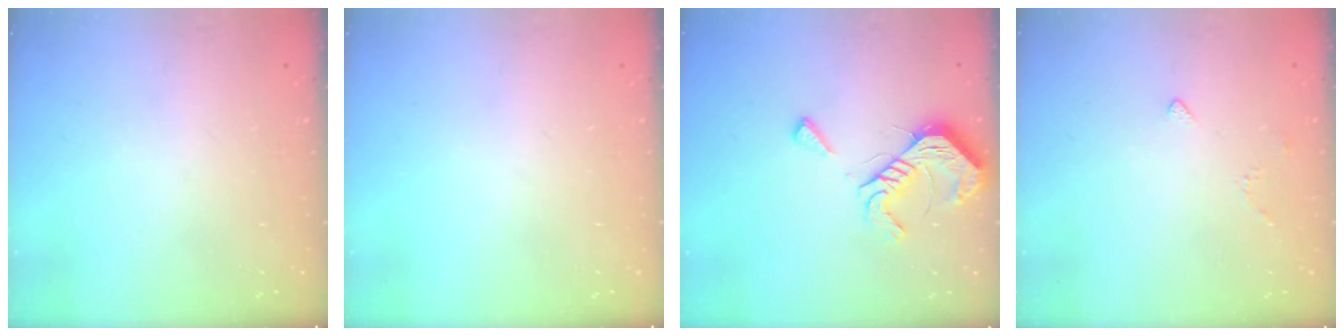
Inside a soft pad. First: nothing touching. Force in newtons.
{"total": 0.0}
{"total": 12.2, "press": 12.2, "slide": 0.5}
{"total": 3.0, "press": 2.9, "slide": 0.7}